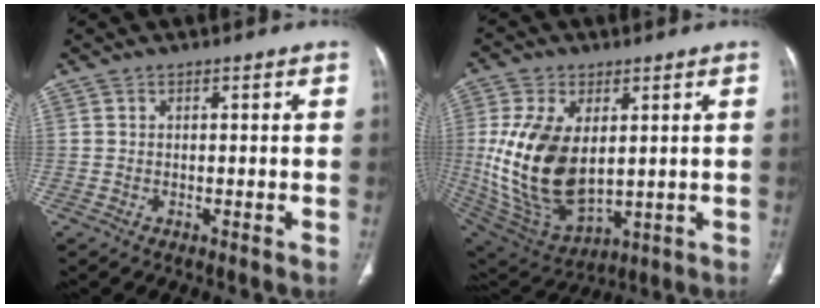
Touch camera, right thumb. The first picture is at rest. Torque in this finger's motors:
{"motor_torque": [2.58, 2.17, 1.45, -1.32, 0.47]}